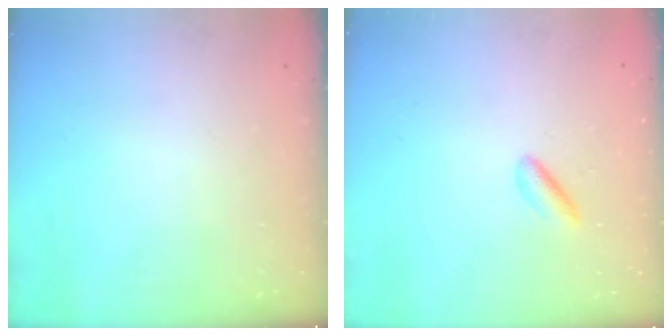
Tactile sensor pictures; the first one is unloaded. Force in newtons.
{"total": 2.8, "press": 2.7, "slide": 0.8}